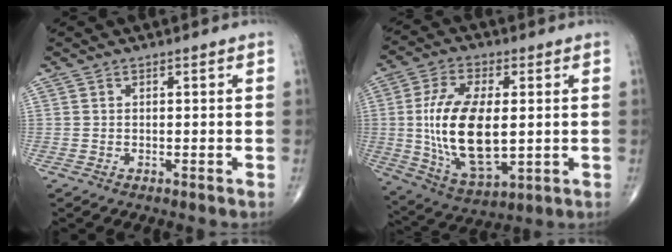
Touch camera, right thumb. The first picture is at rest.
{"total": 18.2, "force": [0.3, 8.9, 15.9], "torque": [-0.302, -0.015, 0.017]}